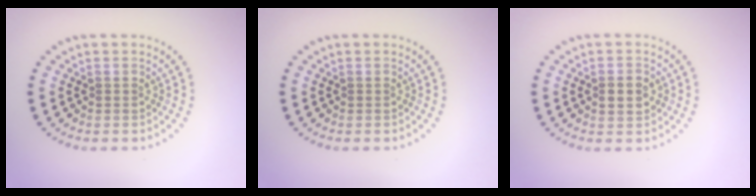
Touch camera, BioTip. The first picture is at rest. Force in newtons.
{"total": 0.0}
{"total": 2.5, "press": 2.5, "slide": 0.1}